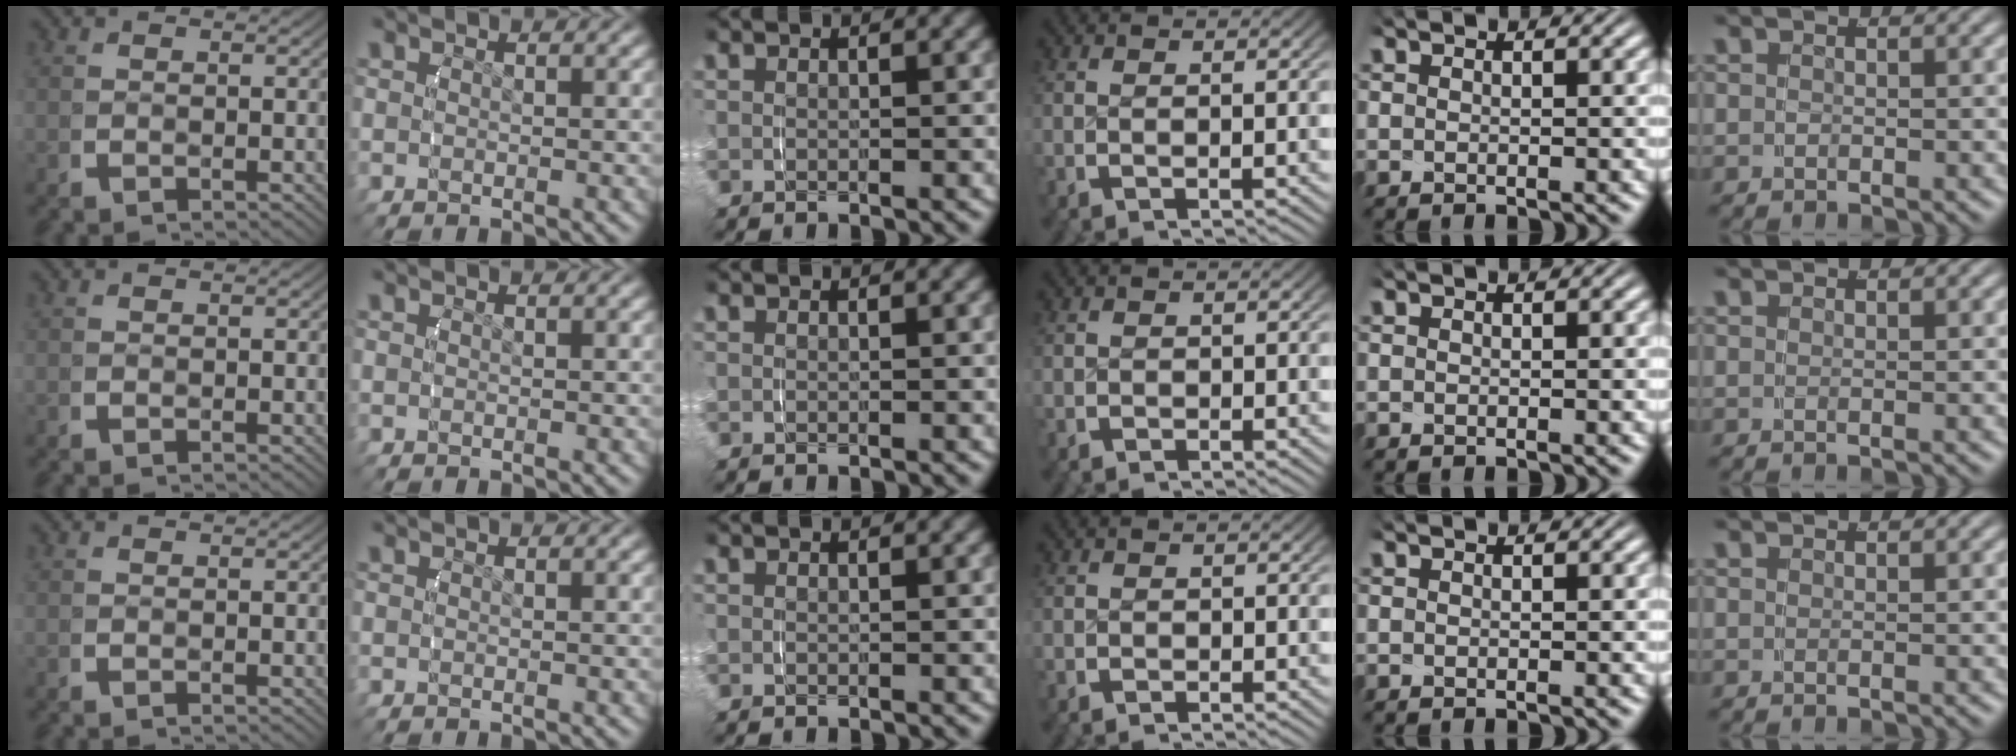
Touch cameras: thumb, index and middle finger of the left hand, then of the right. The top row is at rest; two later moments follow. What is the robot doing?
{"motion": "grasp_and_lifting", "object": "towel"}